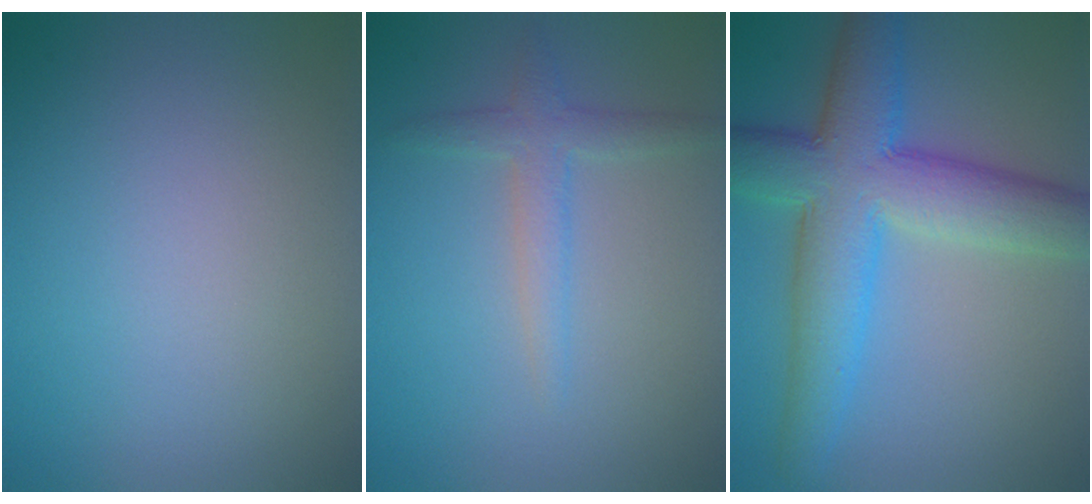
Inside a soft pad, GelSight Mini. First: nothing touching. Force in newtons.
{"total": 2.2, "press": 2.2, "slide": 0.0}
{"total": 9.4, "press": 9.4, "slide": 0.1}